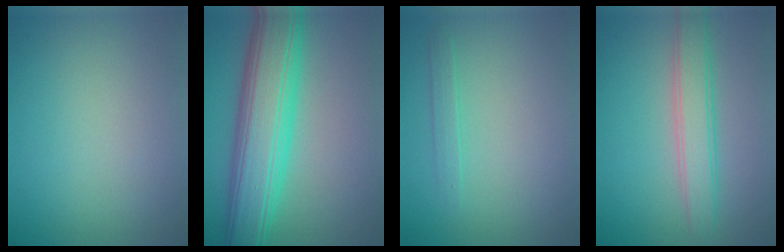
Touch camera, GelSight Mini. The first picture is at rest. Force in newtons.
{"total": 9.5, "press": 9.5, "slide": 0.2}
{"total": 1.1, "press": 1.1, "slide": 0.1}
{"total": 3.8, "press": 3.8, "slide": 0.2}